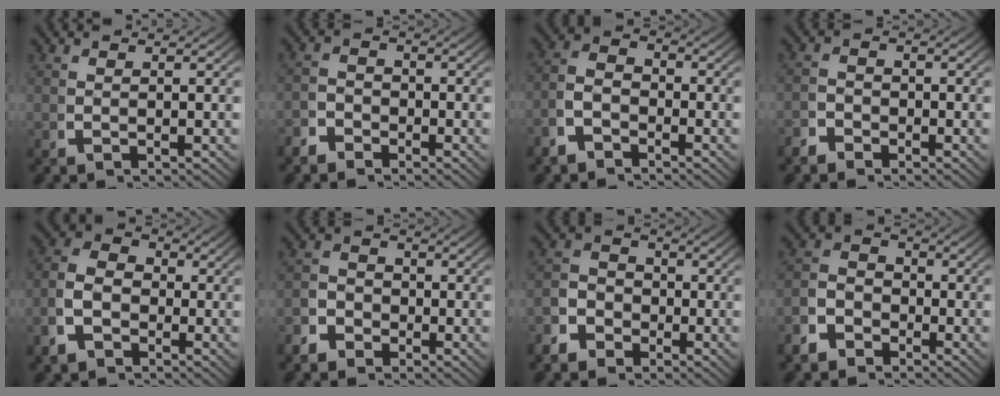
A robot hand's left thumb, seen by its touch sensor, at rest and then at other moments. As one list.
[{"total": 2.4, "force": [-1.9, 1.3, 0.4], "torque": [0.000, -0.013, -0.038]}, {"total": 4.4, "force": [-1.5, 3.2, 2.6], "torque": [-0.052, -0.015, -0.028]}, {"total": 2.0, "force": [-1.7, 1.1, 0.2], "torque": [0.004, -0.010, -0.034]}, {"total": 6.8, "force": [-1.0, 5.4, 3.9], "torque": [-0.076, -0.014, -0.019]}, {"total": 3.3, "force": [-1.8, 2.6, 1.1], "torque": [-0.011, -0.010, -0.035]}, {"total": 5.3, "force": [-1.9, 4.5, 2.2], "torque": [-0.023, -0.007, -0.041]}, {"total": 4.8, "force": [-2.2, 3.8, 2.1], "torque": [-0.027, -0.012, -0.041]}]